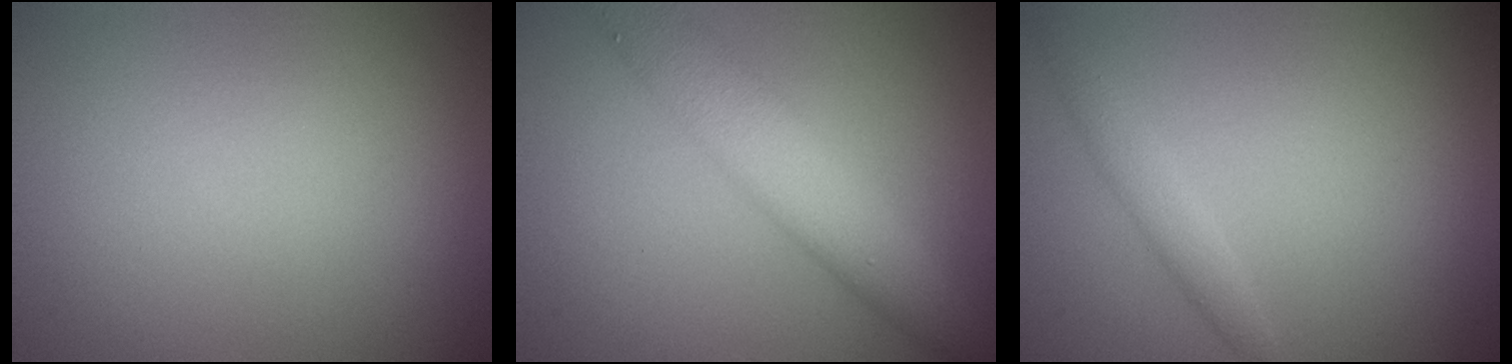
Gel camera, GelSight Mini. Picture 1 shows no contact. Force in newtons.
{"total": 5.6, "press": 5.6, "slide": 0.3}
{"total": 1.5, "press": 1.5, "slide": 0.0}